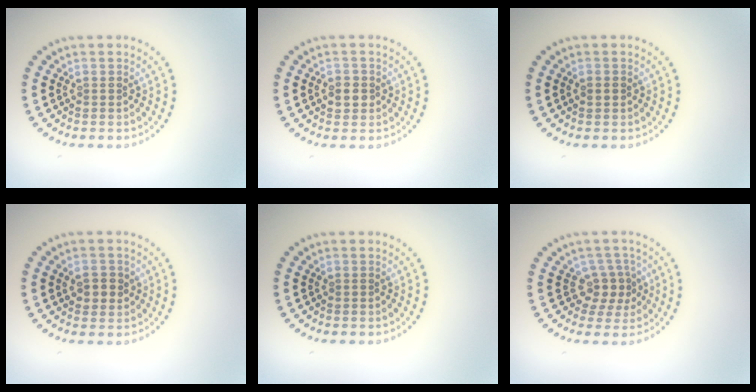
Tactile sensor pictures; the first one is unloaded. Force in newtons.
{"total": 1.5, "press": 1.5, "slide": 0.2}
{"total": 1.1, "press": 1.1, "slide": 0.0}
{"total": 2.0, "press": 1.9, "slide": 0.5}
{"total": 0.0}
{"total": 2.5, "press": 1.9, "slide": 1.6}